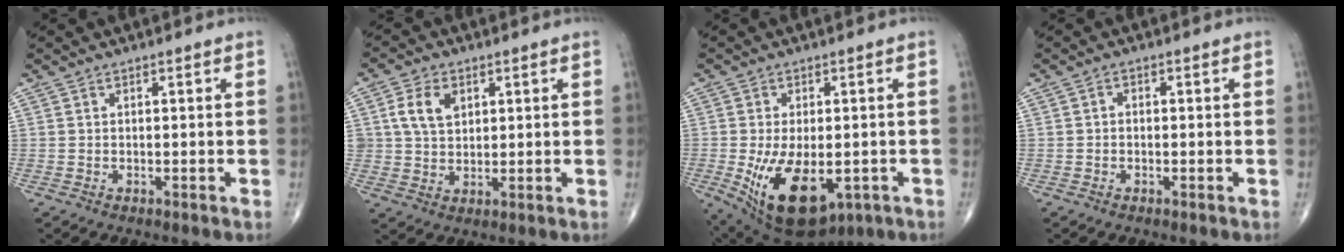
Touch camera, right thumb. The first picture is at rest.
{"total": 6.9, "force": [2.3, 4.9, 4.3], "torque": [-0.063, -0.005, 0.044]}
{"total": 15.9, "force": [-4.6, 8.7, 12.5], "torque": [-0.217, -0.010, -0.047]}
{"total": 1.0, "force": [-0.2, 0.8, 0.6], "torque": [-0.002, 0.005, -0.007]}